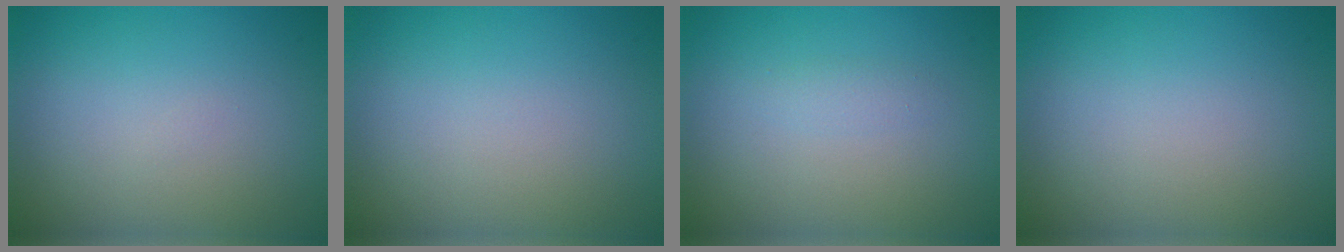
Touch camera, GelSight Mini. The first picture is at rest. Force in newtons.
{"total": 0.0}
{"total": 0.8, "press": 0.8, "slide": 0.1}
{"total": 0.0}